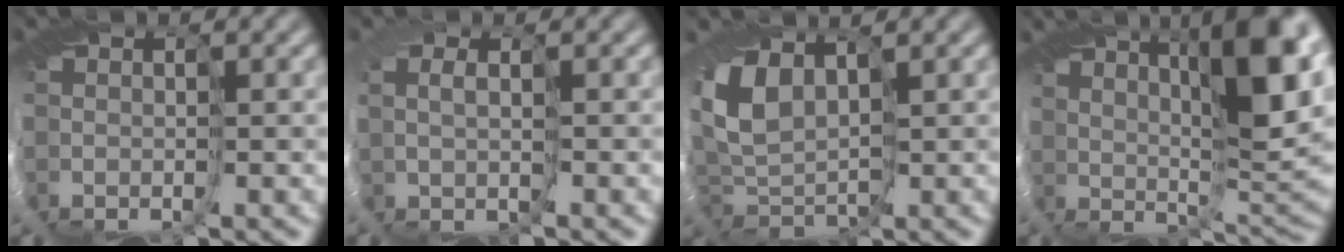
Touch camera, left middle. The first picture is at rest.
{"total": 0.6, "force": [0.1, -0.2, 0.6], "torque": [-0.012, 0.000, 0.004]}
{"total": 3.9, "force": [1.2, 2.5, 2.7], "torque": [-0.077, 0.000, 0.018]}
{"total": 10.5, "force": [4.4, 2.5, 9.2], "torque": [-0.135, 0.003, 0.071]}